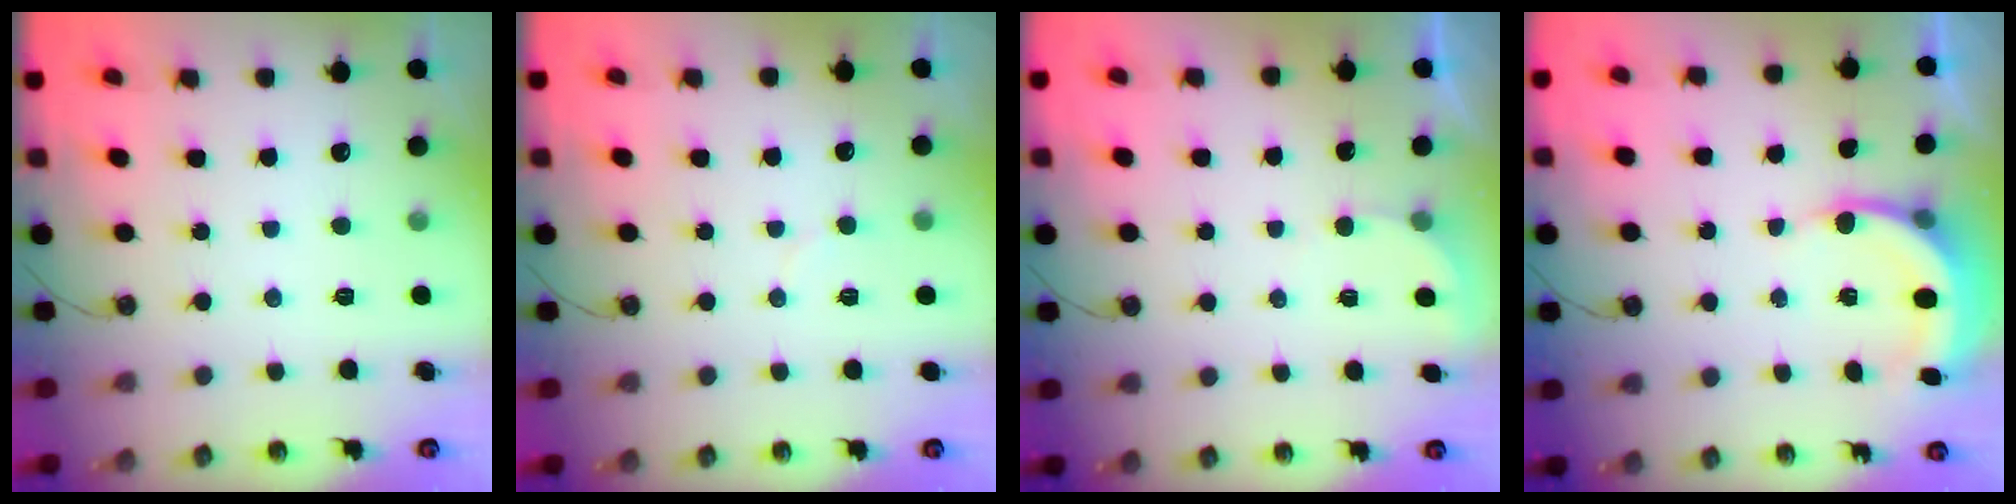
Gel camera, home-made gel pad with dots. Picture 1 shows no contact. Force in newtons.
{"total": 3.8, "press": 3.8, "slide": 0.4}
{"total": 1.4, "press": 1.4, "slide": 0.1}
{"total": 6.9, "press": 6.8, "slide": 1.0}